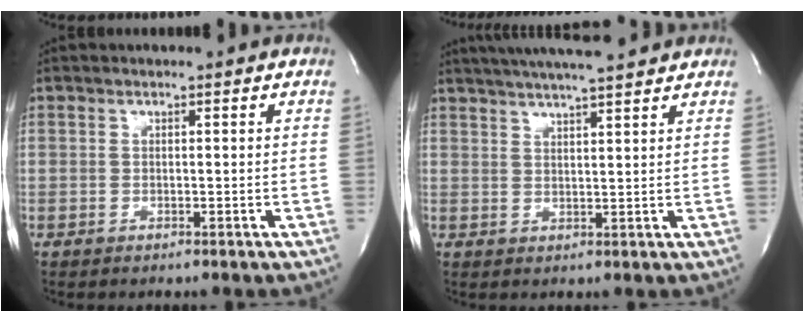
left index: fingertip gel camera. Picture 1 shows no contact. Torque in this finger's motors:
{"motor_torque": [0.82, -0.58, 0.18, 0.02]}